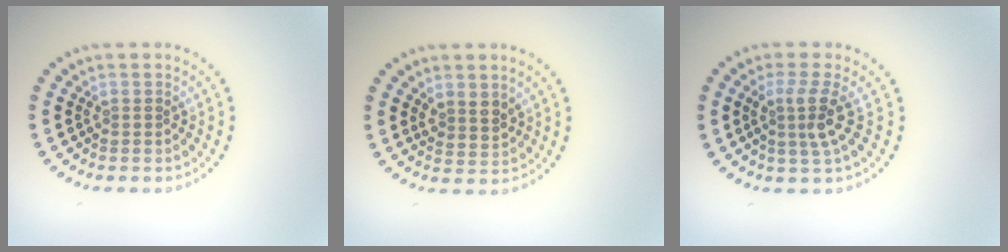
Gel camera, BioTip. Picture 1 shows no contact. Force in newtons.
{"total": 1.9, "press": 1.6, "slide": 1.0}
{"total": 2.8, "press": 2.1, "slide": 1.9}